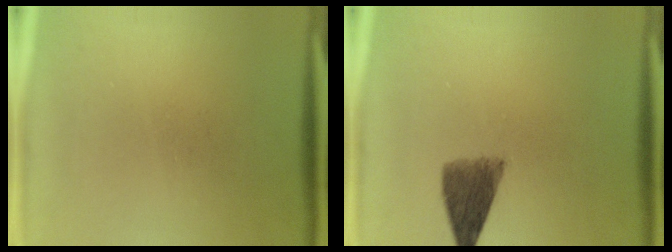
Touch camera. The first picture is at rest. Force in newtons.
{"total": 5.8}